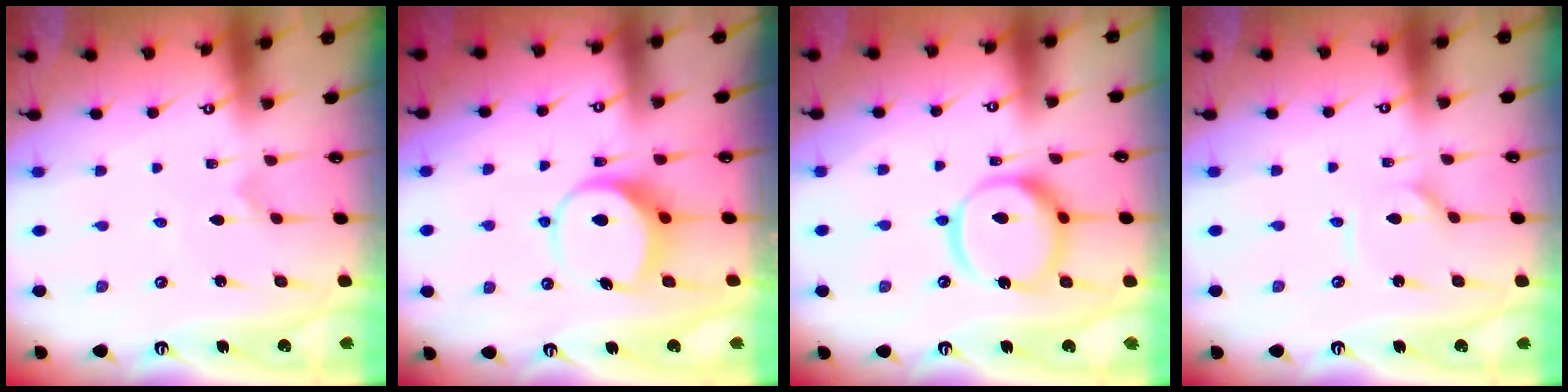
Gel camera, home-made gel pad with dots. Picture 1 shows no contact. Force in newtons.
{"total": 7.0, "press": 6.9, "slide": 1.0}
{"total": 14.5, "press": 14.4, "slide": 1.7}
{"total": 1.3, "press": 1.2, "slide": 0.1}